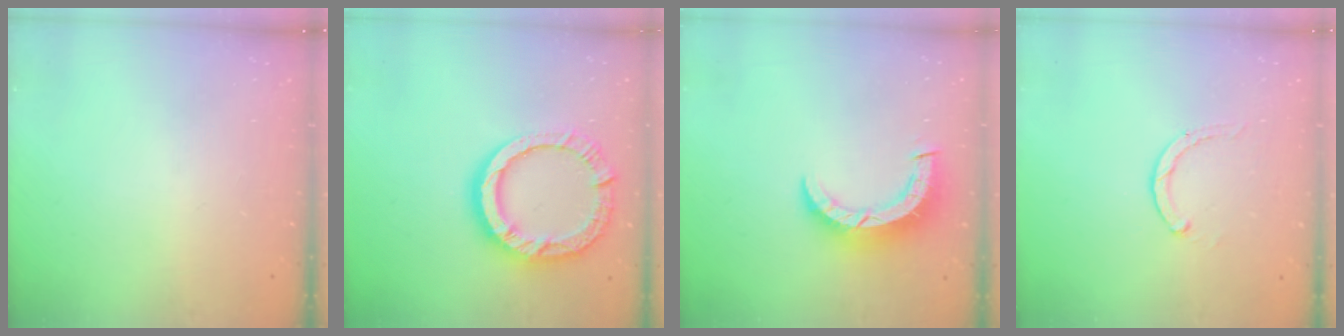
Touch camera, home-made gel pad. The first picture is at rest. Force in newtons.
{"total": 14.8, "press": 14.7, "slide": 1.6}
{"total": 7.7, "press": 7.6, "slide": 0.8}
{"total": 2.8, "press": 2.8, "slide": 0.5}